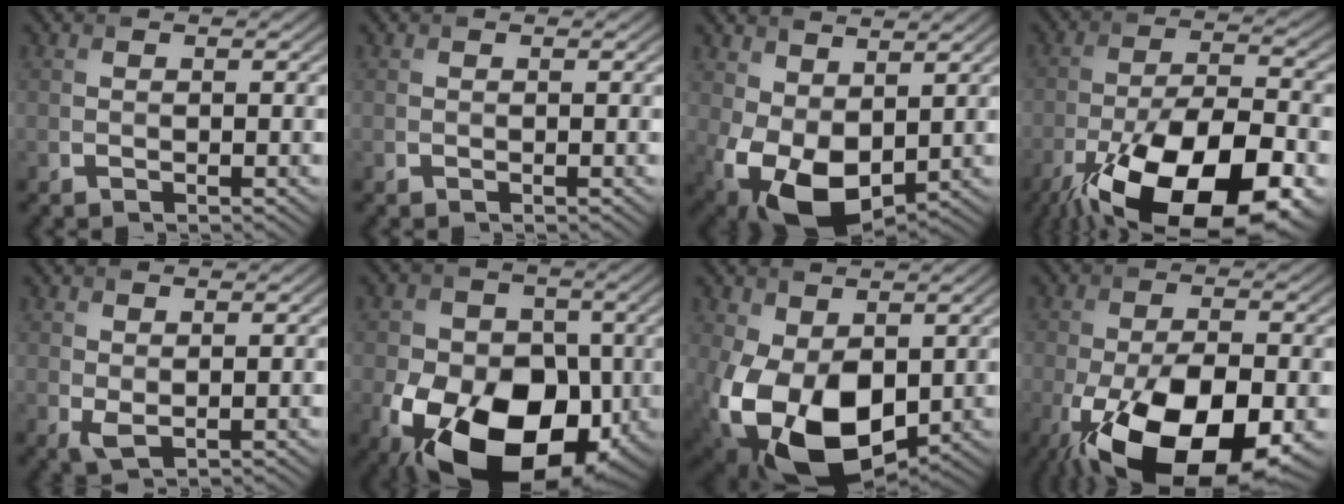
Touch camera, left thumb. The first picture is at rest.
{"total": 0.0}
{"total": 10.8, "force": [0.2, 7.1, 8.1], "torque": [-0.189, -0.033, 0.015]}
{"total": 20.6, "force": [-11.9, 8.2, 14.7], "torque": [-0.238, -0.040, -0.184]}
{"total": 1.9, "force": [0.6, 0.9, 1.5], "torque": [-0.040, -0.004, 0.015]}
{"total": 18.7, "force": [-6.2, 12.8, 12.1], "torque": [-0.180, -0.037, -0.104]}
{"total": 13.3, "force": [-1.6, 8.6, 10.0], "torque": [-0.229, -0.039, -0.018]}
{"total": 16.8, "force": [-6.7, 8.1, 13.2], "torque": [-0.243, -0.041, -0.094]}